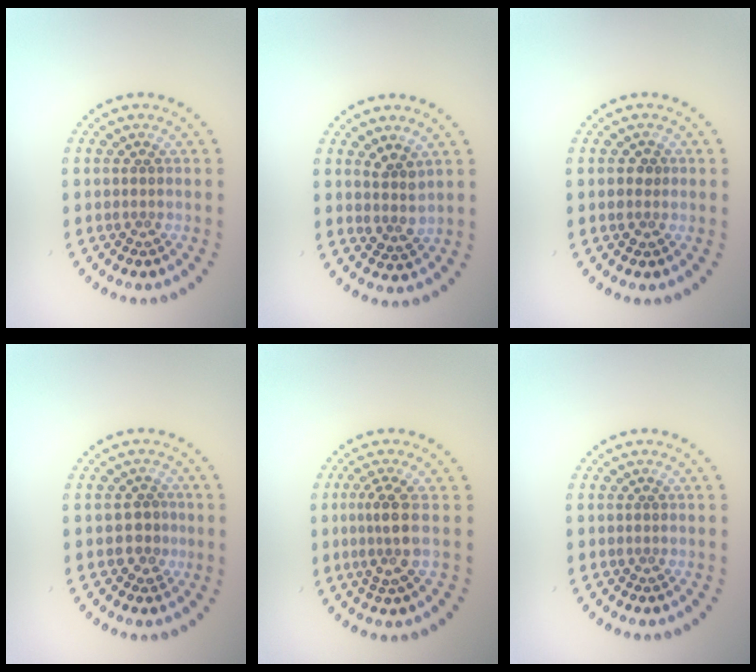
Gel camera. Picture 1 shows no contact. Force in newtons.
{"total": 2.0, "press": 1.6, "slide": 1.2}
{"total": 1.2, "press": 1.1, "slide": 0.1}
{"total": 1.8, "press": 1.7, "slide": 0.8}
{"total": 2.9, "press": 2.4, "slide": 1.6}
{"total": 0.0}